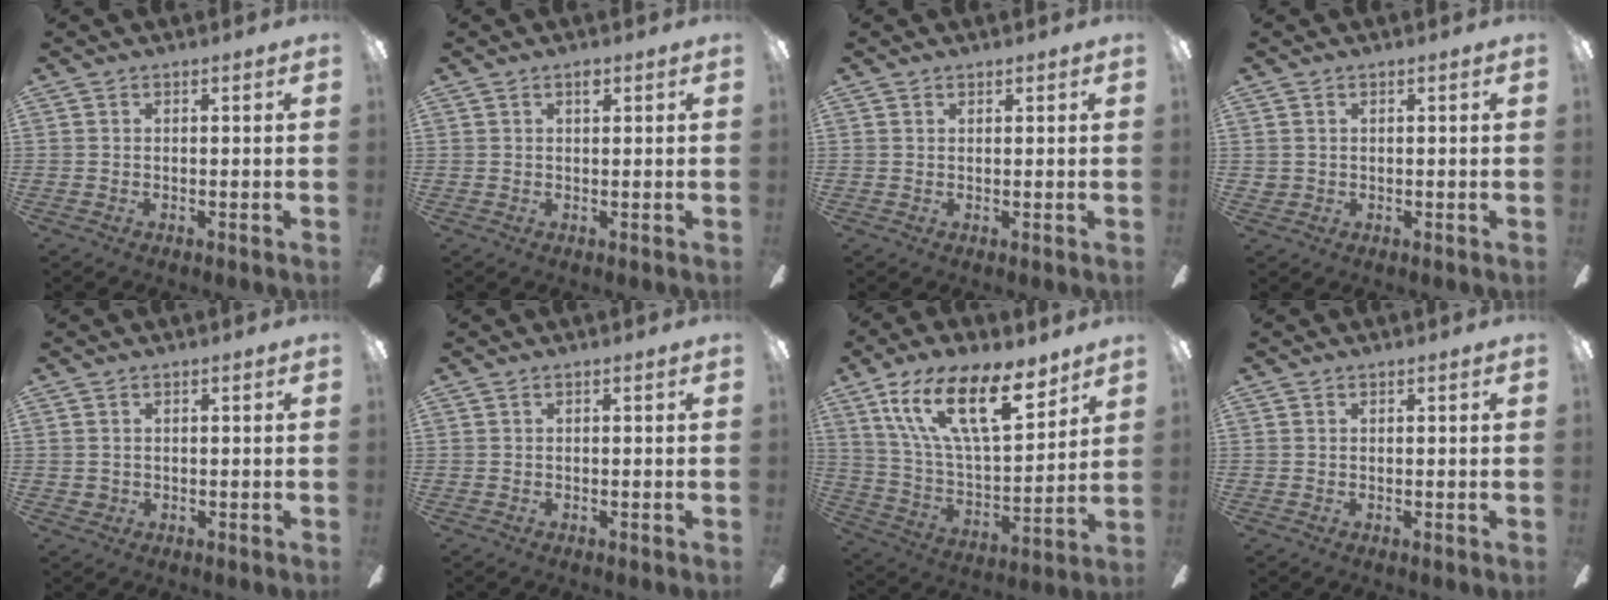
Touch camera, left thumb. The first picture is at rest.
{"total": 1.4, "force": [0.9, 0.7, 0.9], "torque": [-0.003, -0.005, 0.012]}
{"total": 0.7, "force": [0.6, 0.4, 0.0], "torque": [0.000, -0.001, 0.013]}
{"total": 1.3, "force": [0.5, 1.2, 0.1], "torque": [-0.003, 0.004, 0.008]}
{"total": 1.2, "force": [0.4, 1.2, 0.2], "torque": [-0.005, 0.003, 0.006]}
{"total": 0.0}
{"total": 21.3, "force": [12.8, 8.3, 14.8], "torque": [-0.278, -0.064, 0.217]}
{"total": 0.0}